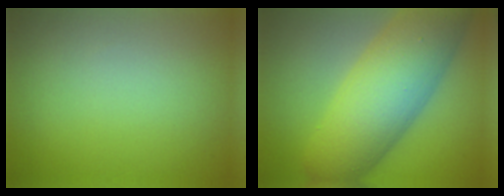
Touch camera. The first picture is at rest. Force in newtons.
{"total": 11.3, "press": 11.3, "slide": 0.4}